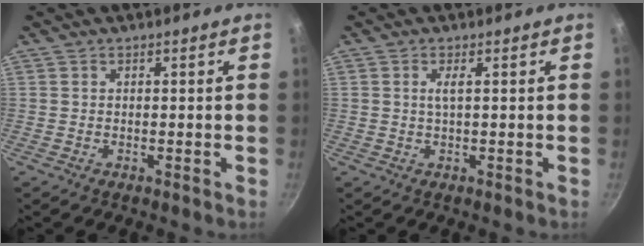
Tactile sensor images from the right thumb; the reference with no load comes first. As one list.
[{"total": 1.6, "force": [0.3, 0.1, 1.6], "torque": [-0.036, 0.000, 0.008]}]